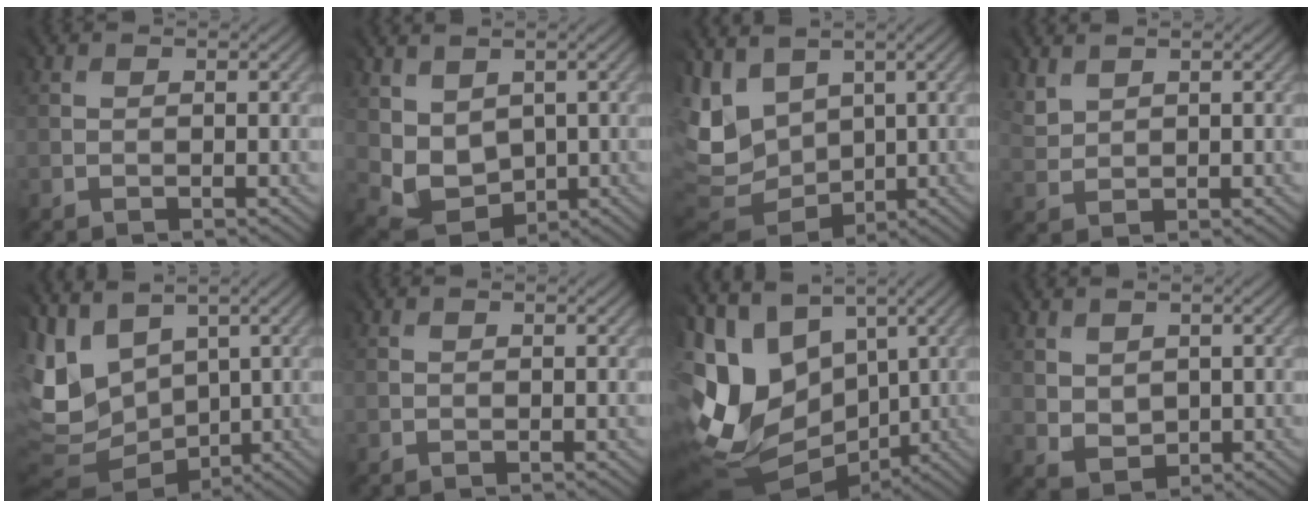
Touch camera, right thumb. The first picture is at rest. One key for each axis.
{"total": 4.2, "fx": 1.3, "fy": 3.6, "fz": 1.7, "tx": -0.083, "ty": -0.014, "tz": 0.028}
{"total": 10.3, "fx": 2.8, "fy": 8.4, "fz": 5.3, "tx": -0.200, "ty": -0.017, "tz": 0.094}
{"total": 2.5, "fx": 2.3, "fy": 0.9, "fz": -0.5, "tx": -0.011, "ty": 0.002, "tz": 0.052}
{"total": 9.3, "fx": 1.9, "fy": 7.7, "fz": 4.9, "tx": -0.187, "ty": -0.017, "tz": 0.082}
{"total": 0.0}
{"total": 14.6, "fx": 1.3, "fy": 10.5, "fz": 10.0, "tx": -0.240, "ty": -0.018, "tz": 0.052}
{"total": 2.2, "fx": 1.3, "fy": 1.7, "fz": 0.2, "tx": -0.032, "ty": -0.006, "tz": 0.028}